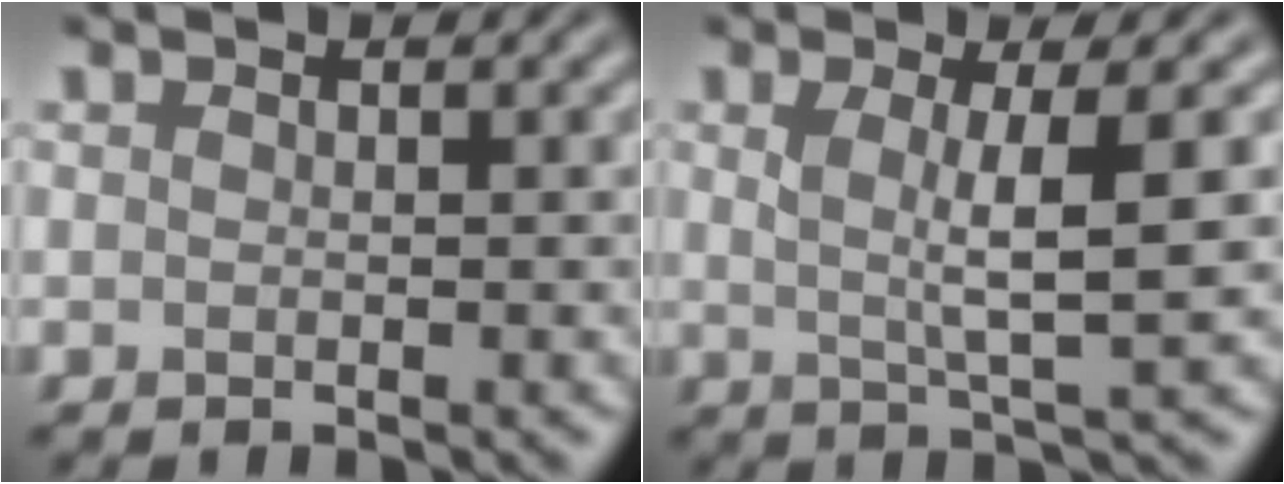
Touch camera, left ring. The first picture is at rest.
{"total": 4.4, "force": [0.6, 0.9, 4.2], "torque": [-0.068, -0.002, 0.010]}